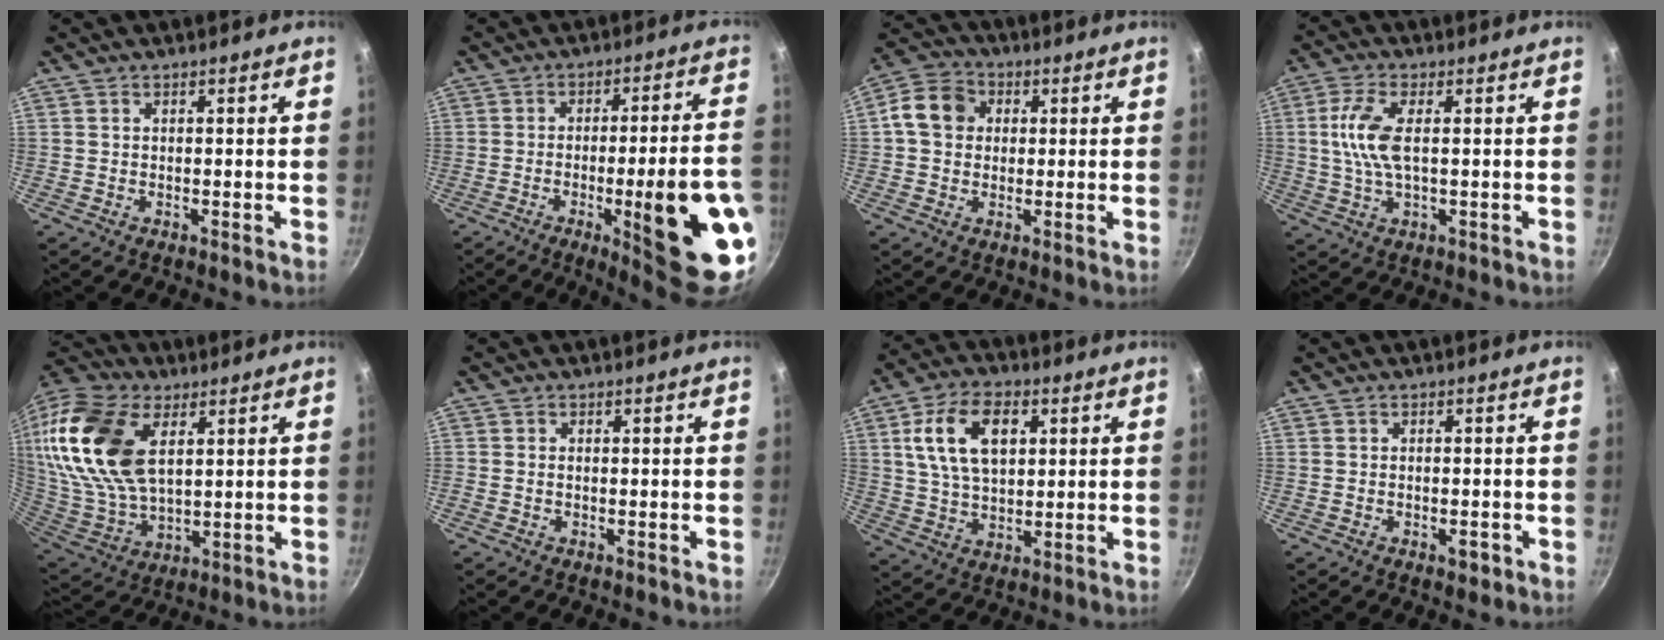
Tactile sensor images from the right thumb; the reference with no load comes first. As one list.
[{"total": 20.6, "force": [-6.4, 3.6, 19.2], "torque": [-0.239, 0.024, -0.078]}, {"total": 8.6, "force": [1.1, 7.3, 4.4], "torque": [-0.057, 0.017, 0.001]}, {"total": 7.9, "force": [0.8, 3.1, 7.2], "torque": [-0.161, 0.006, 0.013]}, {"total": 24.0, "force": [7.7, 14.2, 17.8], "torque": [-0.361, -0.022, 0.148]}, {"total": 0.6, "force": [-0.1, 0.5, 0.4], "torque": [-0.007, 0.003, -0.003]}, {"total": 12.9, "force": [3.7, 7.8, 9.6], "torque": [-0.157, 0.001, 0.065]}, {"total": 2.2, "force": [-1.0, 1.1, 1.6], "torque": [-0.022, 0.005, -0.013]}]